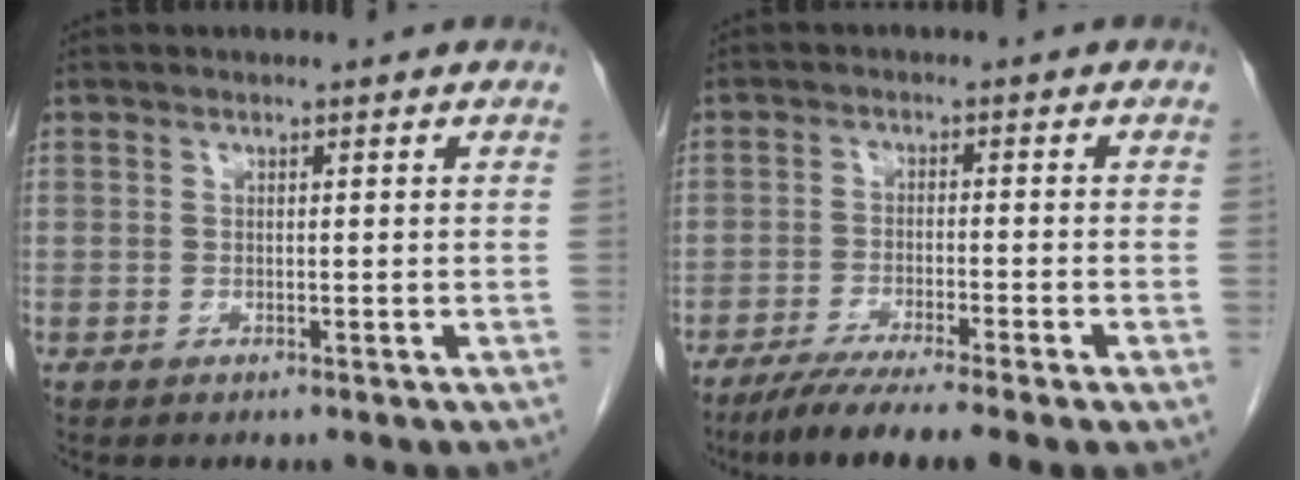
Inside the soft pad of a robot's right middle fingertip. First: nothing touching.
{"total": 8.1, "force": [-5.8, -0.3, 5.6], "torque": [-0.086, -0.019, -0.095]}